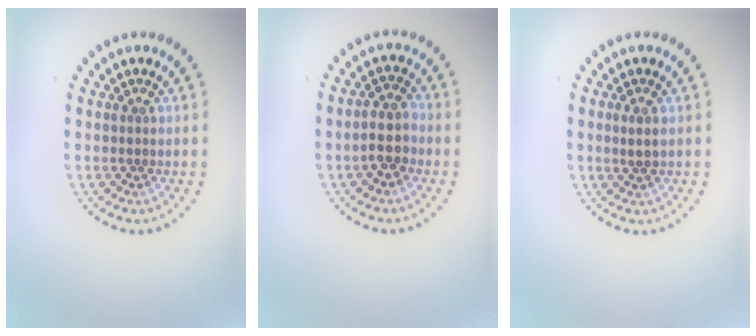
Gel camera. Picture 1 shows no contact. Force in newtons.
{"total": 2.6, "press": 2.4, "slide": 1.0}
{"total": 0.9, "press": 0.7, "slide": 0.6}